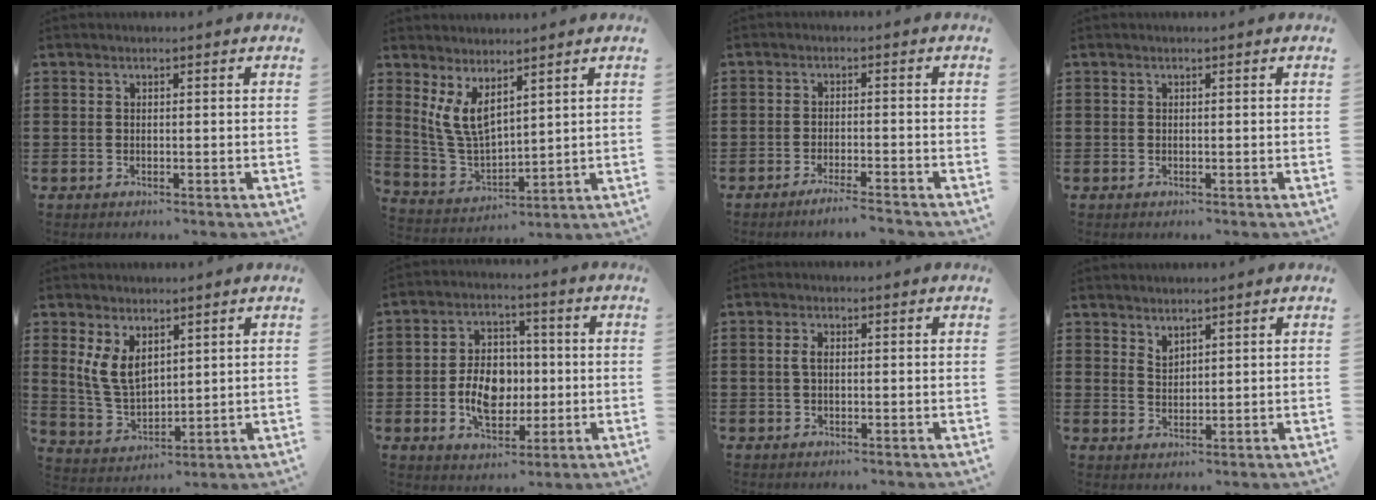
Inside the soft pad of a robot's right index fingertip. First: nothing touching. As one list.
[{"total": 6.8, "force": [3.6, 3.1, 4.9], "torque": [-0.128, -0.012, 0.062]}, {"total": 2.7, "force": [-2.5, -0.4, 1.1], "torque": [-0.016, -0.001, -0.047]}, {"total": 0.0}, {"total": 6.8, "force": [2.9, 4.0, 4.6], "torque": [-0.115, 0.001, 0.052]}, {"total": 8.3, "force": [-1.1, 5.8, 5.9], "torque": [-0.101, 0.003, -0.025]}, {"total": 1.9, "force": [0.1, 0.9, 1.7], "torque": [-0.034, 0.004, 0.000]}, {"total": 1.8, "force": [1.7, 0.5, -0.1], "torque": [-0.001, 0.003, 0.033]}]